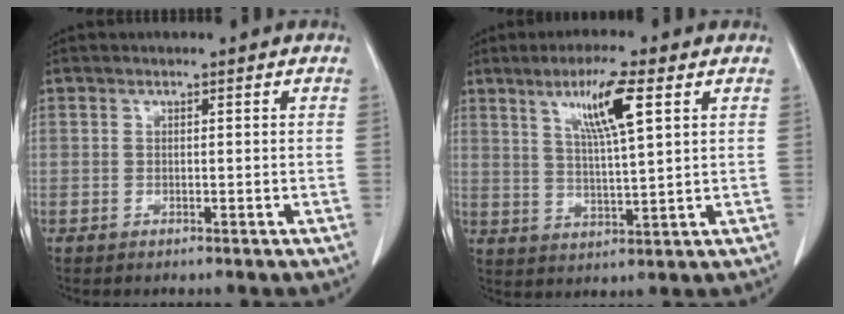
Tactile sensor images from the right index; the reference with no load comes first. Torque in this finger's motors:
{"motor_torque": [0.26, 0.20, 0.18, 0.07]}